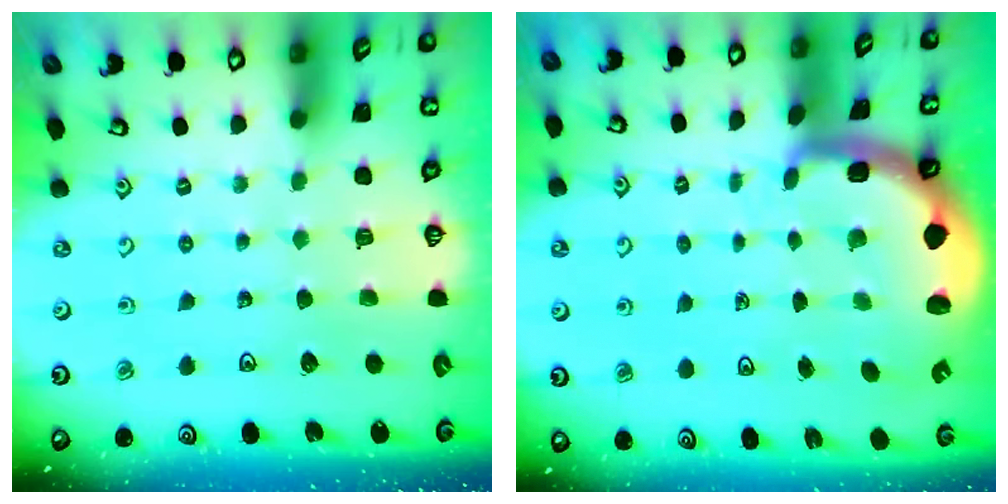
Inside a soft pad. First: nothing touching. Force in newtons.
{"total": 3.7, "press": 3.6, "slide": 1.0}